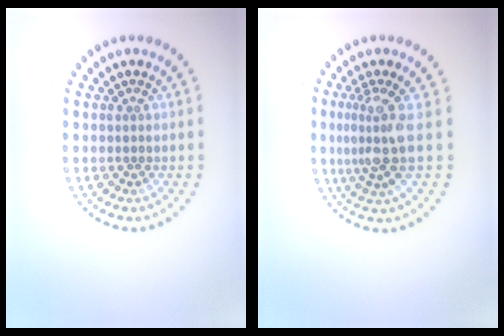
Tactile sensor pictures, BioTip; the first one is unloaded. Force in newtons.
{"total": 3.8, "press": 2.7, "slide": 2.6}